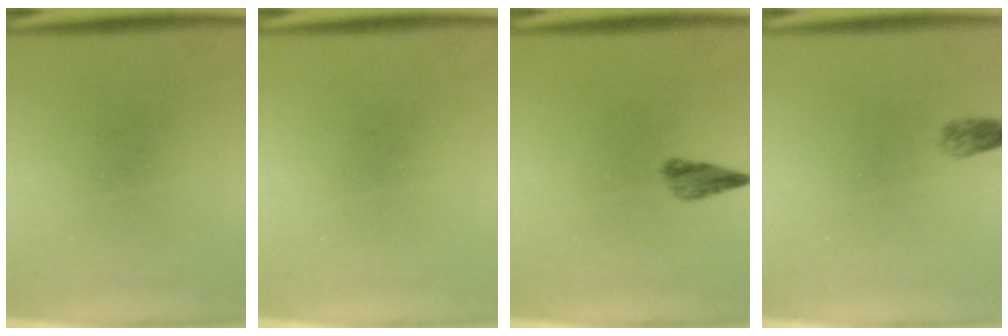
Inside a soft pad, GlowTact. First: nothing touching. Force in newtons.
{"total": 0.0}
{"total": 2.2}
{"total": 1.5}